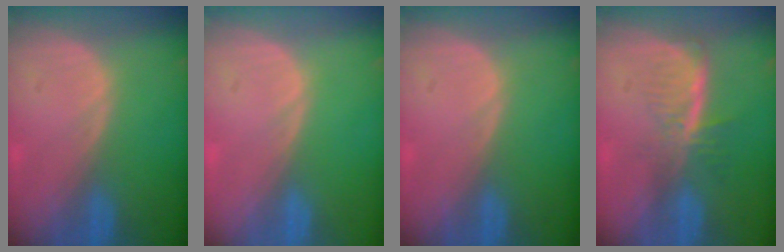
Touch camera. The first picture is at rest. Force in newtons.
{"total": 0.0}
{"total": 0.0}
{"total": 6.0, "press": 5.2, "slide": 3.0}